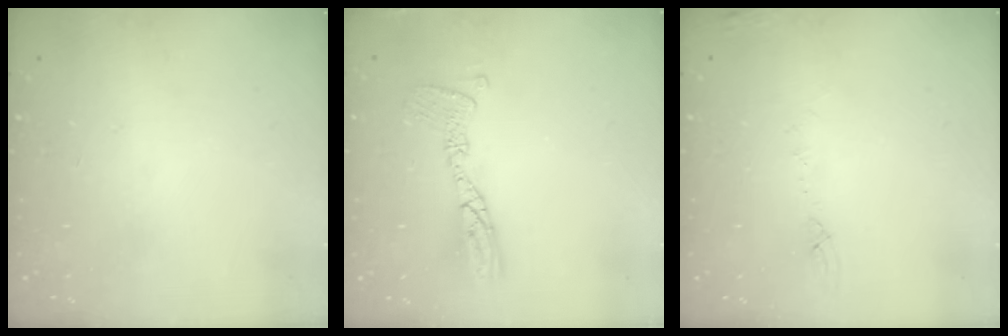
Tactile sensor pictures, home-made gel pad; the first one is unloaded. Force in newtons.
{"total": 12.4, "press": 12.4, "slide": 1.1}
{"total": 5.2, "press": 5.1, "slide": 0.7}